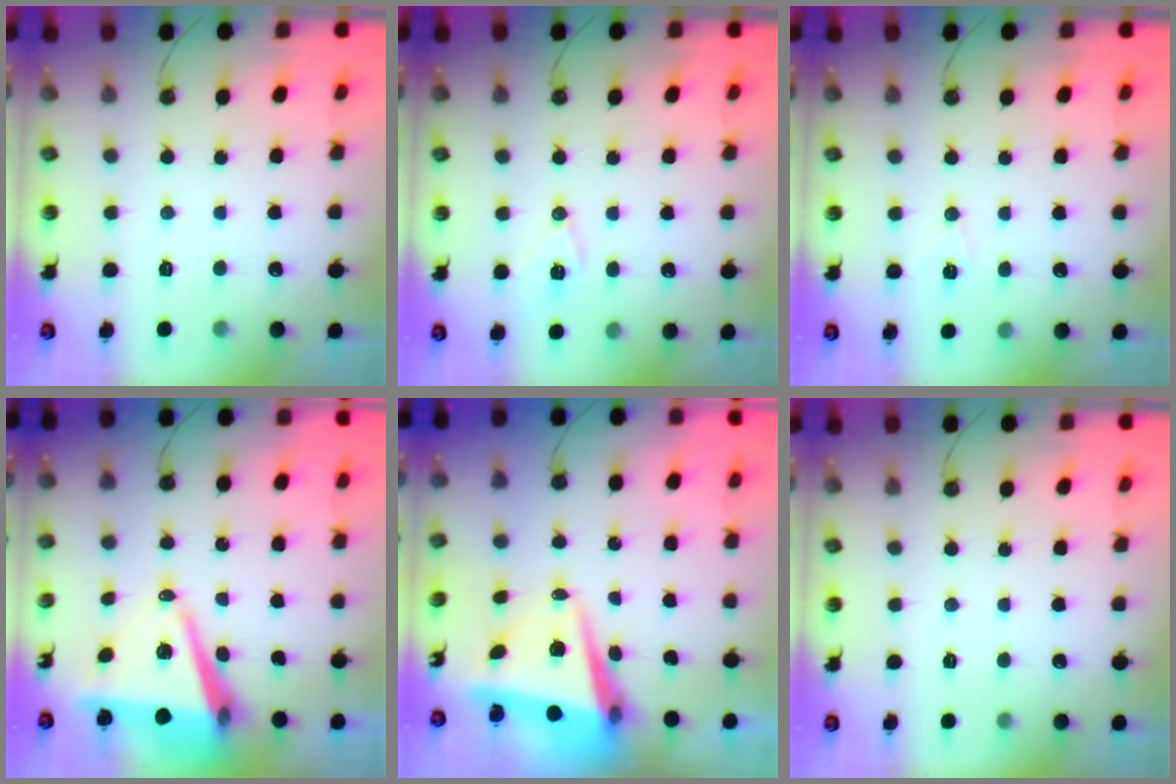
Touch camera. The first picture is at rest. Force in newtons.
{"total": 7.1, "press": 6.3, "slide": 3.2}
{"total": 5.6, "press": 5.0, "slide": 2.5}
{"total": 9.5, "press": 8.6, "slide": 4.2}
{"total": 7.3, "press": 7.1, "slide": 1.8}
{"total": 0.0}